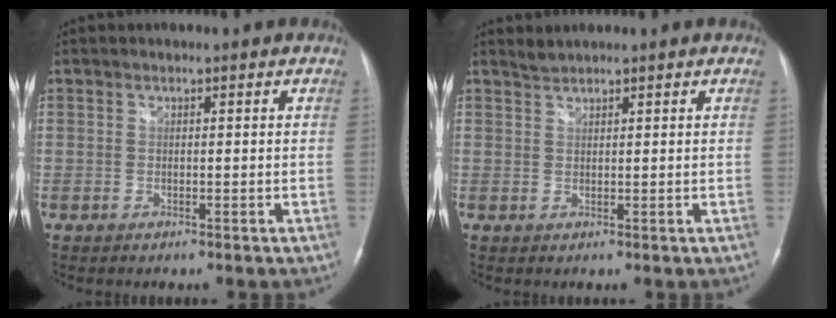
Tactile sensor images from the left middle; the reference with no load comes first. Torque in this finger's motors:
{"motor_torque": [0.12, 0.02, -0.05, 0.00]}